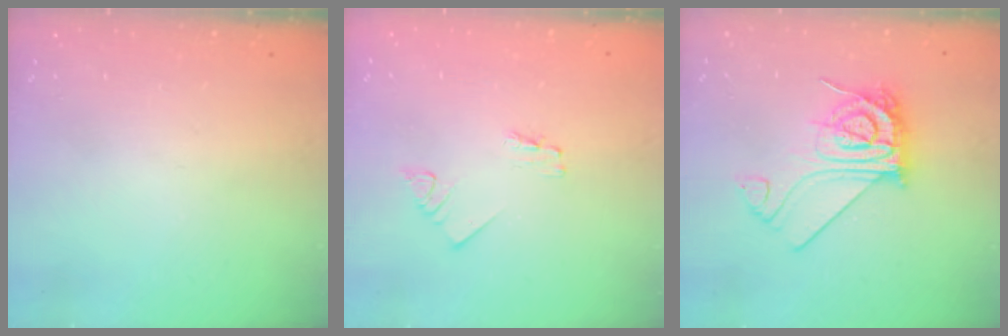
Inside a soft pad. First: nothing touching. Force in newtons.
{"total": 1.2, "press": 1.2, "slide": 0.0}
{"total": 13.7, "press": 13.6, "slide": 1.2}